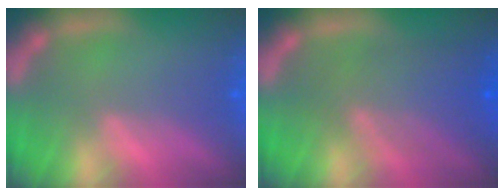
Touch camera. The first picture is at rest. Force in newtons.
{"total": 6.5}